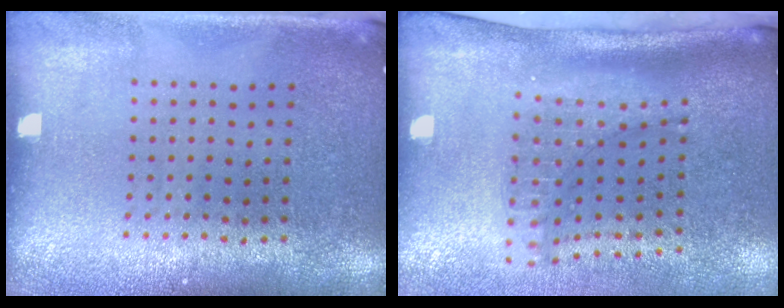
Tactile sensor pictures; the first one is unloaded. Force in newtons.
{"total": 2.2, "press": 1.5, "slide": 1.6}